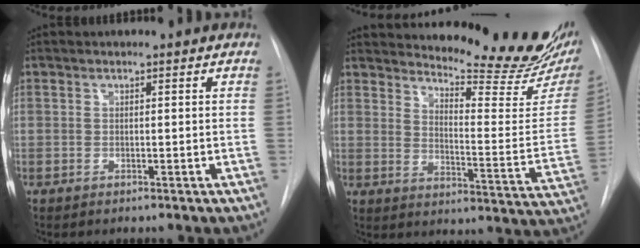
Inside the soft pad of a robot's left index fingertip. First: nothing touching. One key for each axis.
{"total": 21.7, "fx": 19.6, "fy": 2.4, "fz": 8.9, "tx": -0.128, "ty": -0.111, "tz": 0.237}